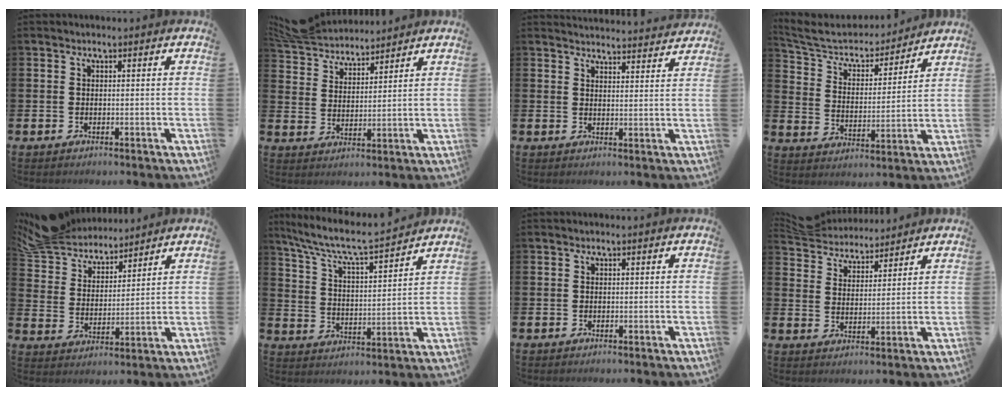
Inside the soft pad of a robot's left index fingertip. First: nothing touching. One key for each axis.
{"total": 5.9, "fx": 5.8, "fy": 1.2, "fz": 0.4, "tx": -0.038, "ty": -0.031, "tz": 0.106}
{"total": 3.9, "fx": 3.9, "fy": 0.1, "fz": 0.2, "tx": 0.001, "ty": -0.032, "tz": 0.067}
{"total": 6.8, "fx": 6.3, "fy": 2.4, "fz": 1.0, "tx": -0.059, "ty": -0.049, "tz": 0.108}
{"total": 7.6, "fx": 7.3, "fy": 2.2, "fz": 0.8, "tx": -0.058, "ty": -0.043, "tz": 0.133}
{"total": 7.9, "fx": 7.2, "fy": 0.7, "fz": 3.1, "tx": -0.092, "ty": -0.054, "tz": 0.121}
{"total": 0.0}
{"total": 5.6, "fx": 5.5, "fy": 0.9, "fz": 0.0, "tx": -0.027, "ty": -0.033, "tz": 0.100}